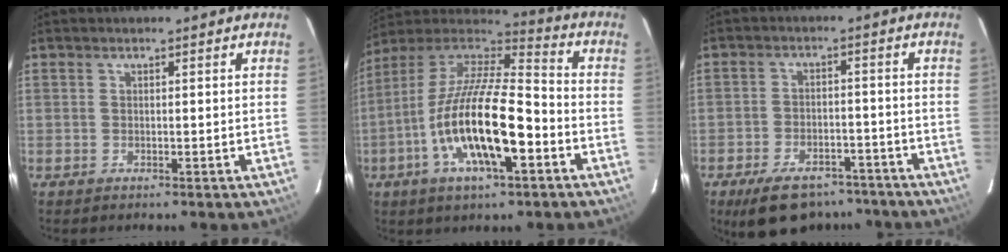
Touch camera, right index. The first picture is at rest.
{"total": 20.8, "force": [-7.1, 6.5, 18.4], "torque": [-0.350, -0.023, -0.136]}
{"total": 13.2, "force": [-9.9, 6.4, 5.9], "torque": [-0.128, 0.007, -0.135]}